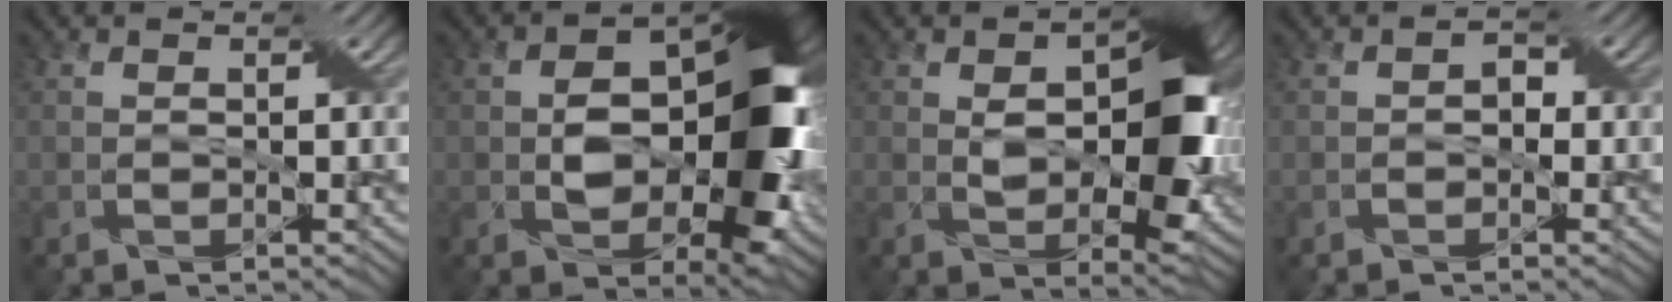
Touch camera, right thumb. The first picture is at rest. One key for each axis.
{"total": 12.8, "fx": -0.6, "fy": 7.4, "fz": 10.4, "tx": -0.140, "ty": -0.002, "tz": -0.006}
{"total": 11.0, "fx": 0.9, "fy": 6.0, "fz": 9.3, "tx": -0.135, "ty": -0.002, "tz": 0.018}
{"total": 1.3, "fx": -0.4, "fy": 0.9, "fz": 0.8, "tx": -0.014, "ty": 0.003, "tz": -0.013}